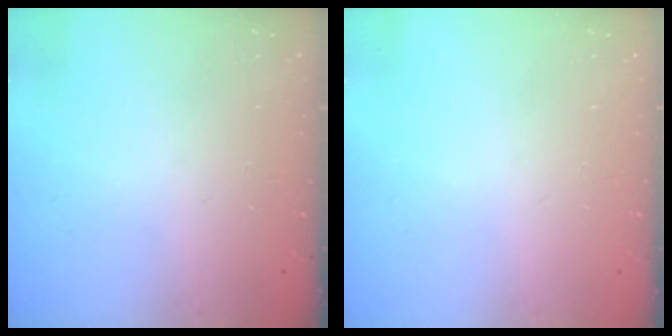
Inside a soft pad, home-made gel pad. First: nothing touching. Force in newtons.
{"total": 0.0}